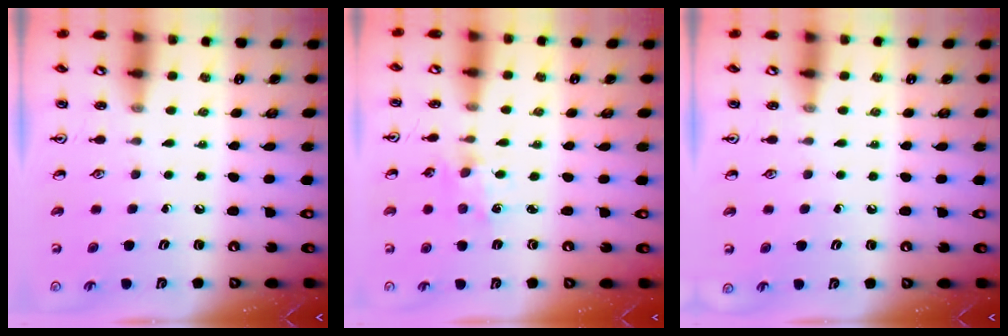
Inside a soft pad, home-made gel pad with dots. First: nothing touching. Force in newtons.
{"total": 1.2, "press": 1.1, "slide": 0.2}
{"total": 0.0}